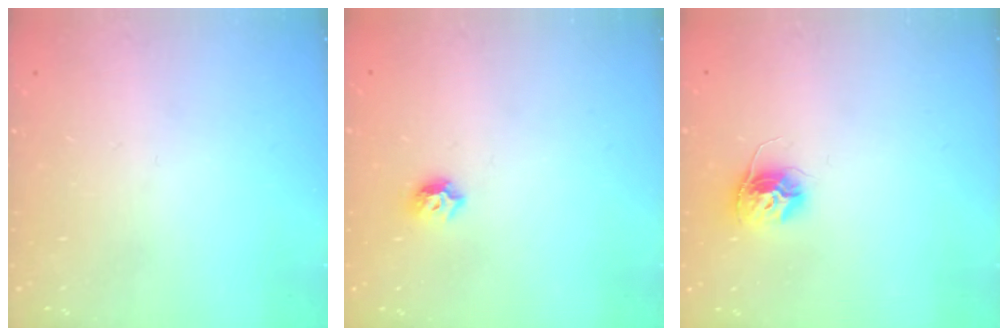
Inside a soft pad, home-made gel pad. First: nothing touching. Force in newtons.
{"total": 5.2, "press": 5.1, "slide": 0.9}
{"total": 10.3, "press": 10.3, "slide": 0.6}